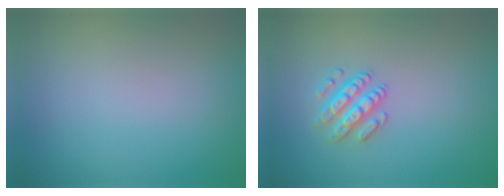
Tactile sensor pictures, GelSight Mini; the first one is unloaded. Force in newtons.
{"total": 2.5, "press": 2.4, "slide": 0.5}